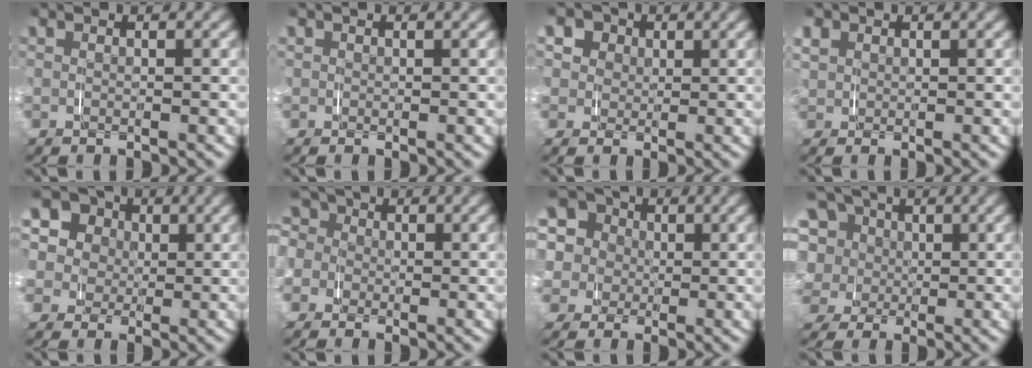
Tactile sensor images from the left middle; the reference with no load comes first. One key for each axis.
{"total": 0.7, "fx": 0.1, "fy": 0.7, "fz": -0.1, "tx": 0.004, "ty": 0.001, "tz": -0.001}
{"total": 7.9, "fx": 3.2, "fy": 6.5, "fz": 3.1, "tx": -0.066, "ty": 0.012, "tz": 0.043}
{"total": 2.1, "fx": 0.8, "fy": 1.8, "fz": 0.6, "tx": -0.024, "ty": 0.000, "tz": 0.020}
{"total": 13.7, "fx": 3.3, "fy": 12.1, "fz": 5.5, "tx": -0.127, "ty": -0.001, "tz": 0.035}
{"total": 7.8, "fx": 1.3, "fy": 7.2, "fz": 2.7, "tx": -0.070, "ty": 0.000, "tz": 0.001}
{"total": 13.3, "fx": 1.9, "fy": 12.2, "fz": 5.0, "tx": -0.128, "ty": -0.013, "tz": 0.013}
{"total": 11.8, "fx": 0.8, "fy": 10.7, "fz": 5.0, "tx": -0.119, "ty": -0.024, "tz": 0.006}